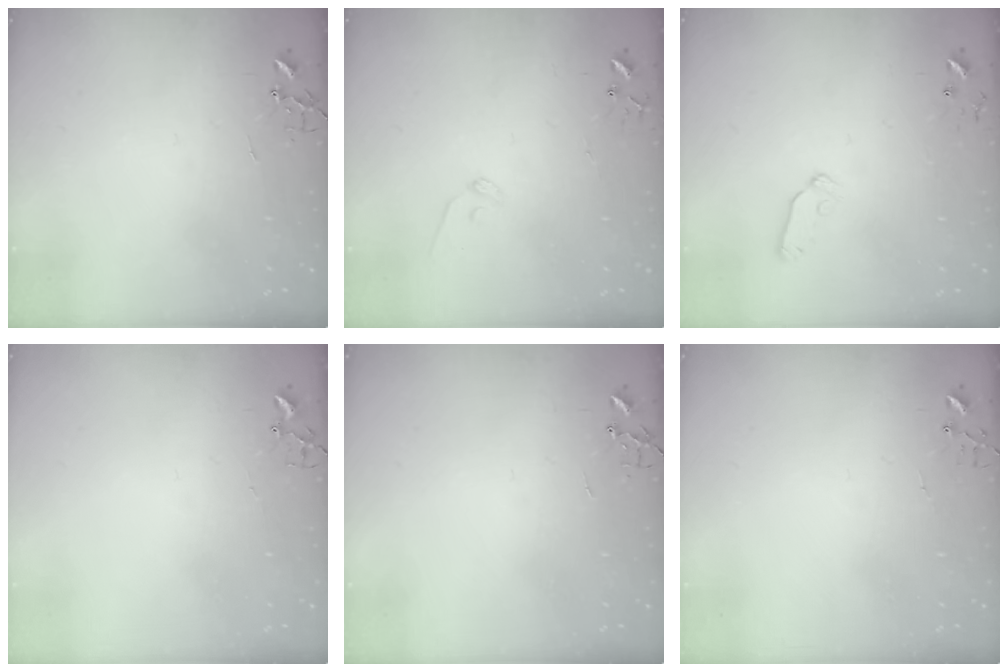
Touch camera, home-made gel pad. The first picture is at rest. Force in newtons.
{"total": 8.1, "press": 8.0, "slide": 0.8}
{"total": 6.8, "press": 6.7, "slide": 0.8}
{"total": 1.7, "press": 1.6, "slide": 0.2}
{"total": 0.0}
{"total": 5.0, "press": 5.0, "slide": 0.4}